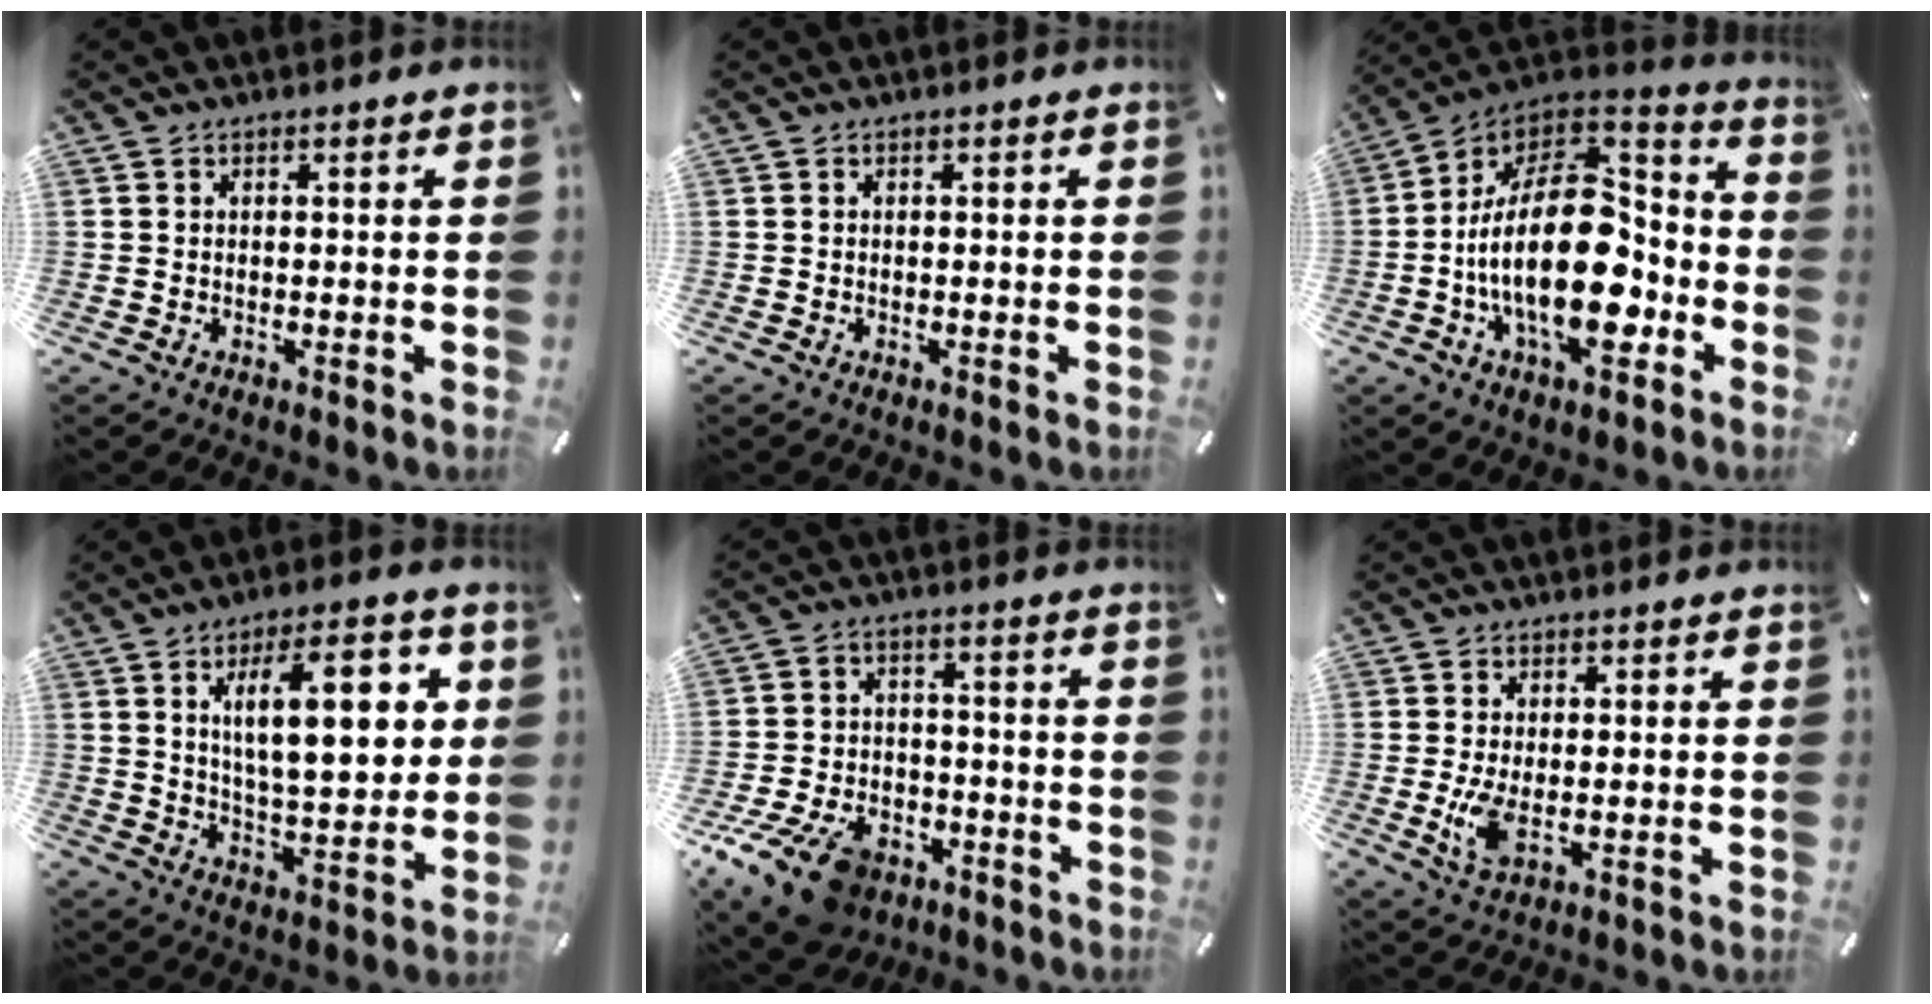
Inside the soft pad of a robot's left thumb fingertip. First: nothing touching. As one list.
[{"total": 0.0}, {"total": 25.3, "force": [-4.1, 14.3, 20.4], "torque": [-0.374, -0.001, -0.068]}, {"total": 18.3, "force": [5.8, 7.7, 15.5], "torque": [-0.232, 0.002, 0.089]}, {"total": 13.5, "force": [-8.5, 7.8, 7.0], "torque": [-0.127, 0.061, -0.145]}, {"total": 5.6, "force": [-0.5, 2.4, 5.1], "torque": [-0.126, -0.013, -0.013]}]